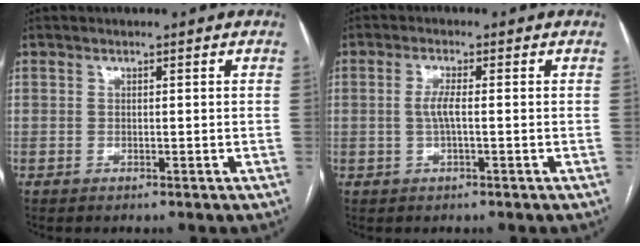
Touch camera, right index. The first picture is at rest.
{"total": 2.6, "force": [-0.2, 0.3, 2.5], "torque": [-0.053, 0.001, -0.003]}